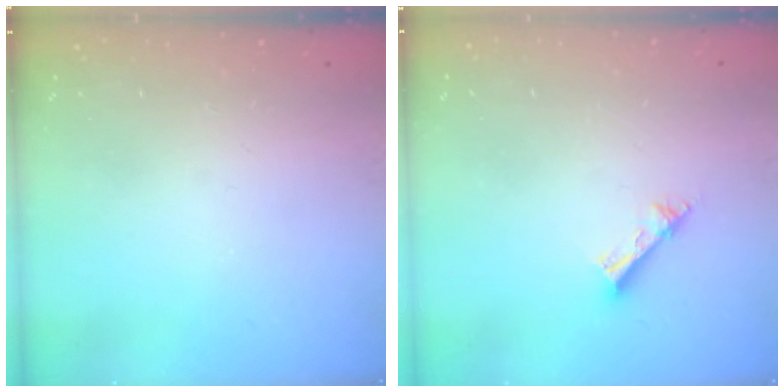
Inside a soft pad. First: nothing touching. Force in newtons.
{"total": 3.2, "press": 3.2, "slide": 0.2}